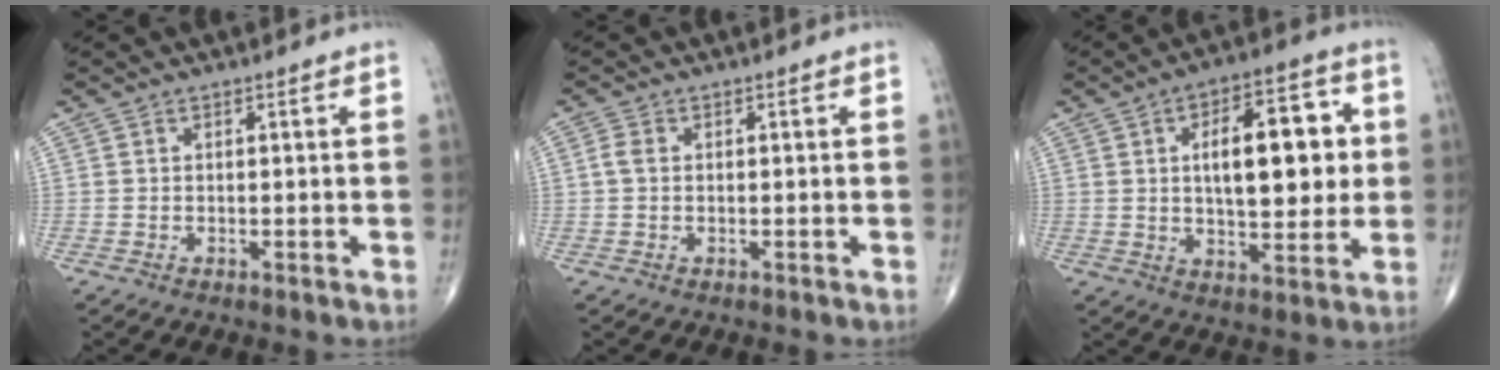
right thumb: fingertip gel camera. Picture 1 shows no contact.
{"total": 1.7, "force": [0.1, 1.1, 1.2], "torque": [-0.027, 0.003, -0.001]}
{"total": 16.4, "force": [2.5, 7.6, 14.3], "torque": [-0.175, 0.005, 0.035]}